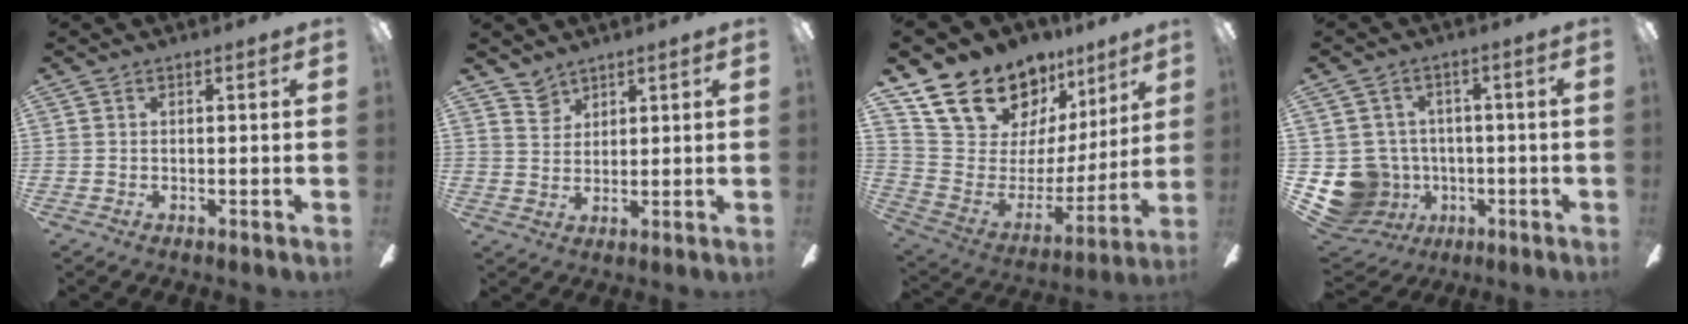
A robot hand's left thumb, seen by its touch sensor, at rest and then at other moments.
{"total": 4.1, "force": [3.4, 2.2, 0.4], "torque": [-0.011, -0.012, 0.065]}
{"total": 20.6, "force": [16.4, 9.9, 7.5], "torque": [-0.139, -0.119, 0.307]}
{"total": 10.9, "force": [-2.8, 10.2, 2.6], "torque": [-0.088, 0.014, -0.041]}